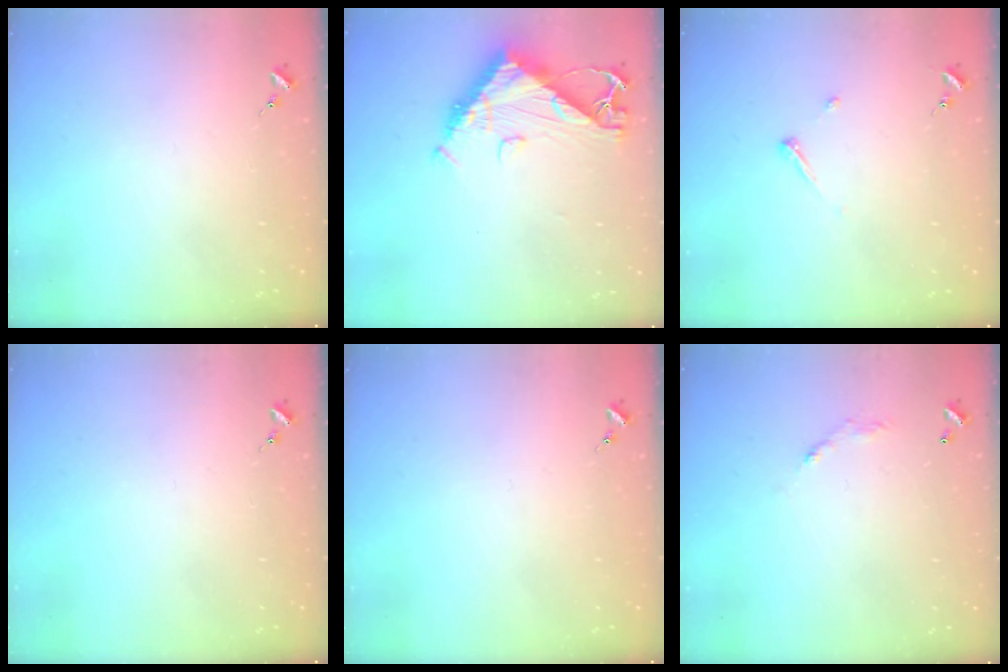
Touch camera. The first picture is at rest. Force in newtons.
{"total": 10.6, "press": 10.5, "slide": 1.1}
{"total": 4.5, "press": 4.5, "slide": 0.4}
{"total": 0.0}
{"total": 0.0}
{"total": 5.7, "press": 5.7, "slide": 0.4}